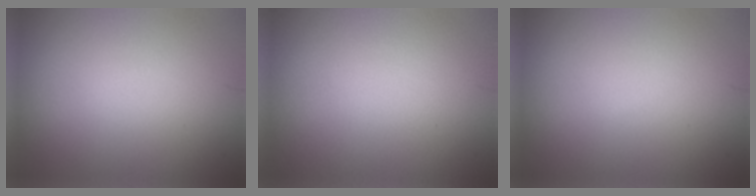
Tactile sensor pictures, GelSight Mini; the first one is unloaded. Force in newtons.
{"total": 0.0}
{"total": 0.0}